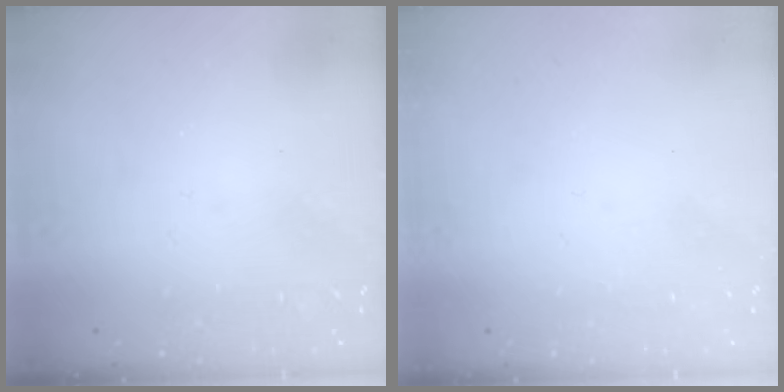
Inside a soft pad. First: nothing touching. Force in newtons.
{"total": 0.0}